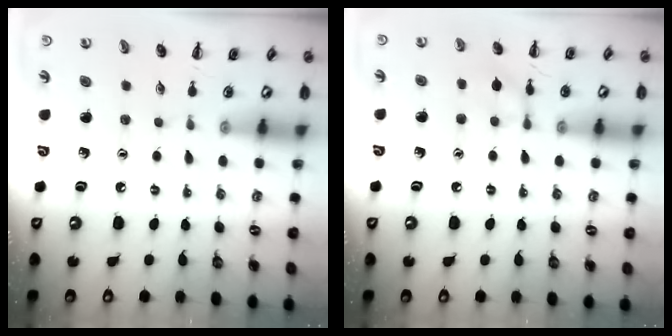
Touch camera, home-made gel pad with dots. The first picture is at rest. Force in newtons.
{"total": 7.2, "press": 7.1, "slide": 1.4}